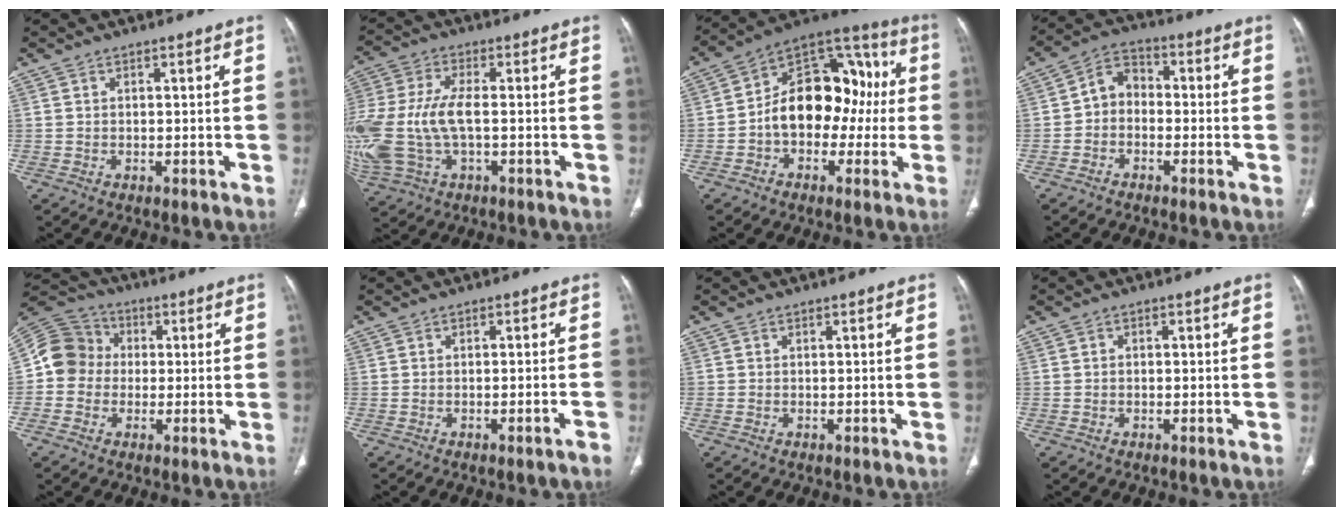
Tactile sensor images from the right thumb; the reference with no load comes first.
{"total": 18.7, "force": [-2.1, 10.2, 15.6], "torque": [-0.402, 0.003, -0.025]}
{"total": 18.3, "force": [-0.9, 12.4, 13.4], "torque": [-0.155, 0.060, -0.024]}
{"total": 6.0, "force": [-1.1, 4.9, 3.4], "torque": [-0.034, 0.028, -0.038]}
{"total": 10.2, "force": [-0.1, 9.4, 3.9], "torque": [-0.059, 0.030, -0.015]}
{"total": 2.1, "force": [-1.3, -0.1, 1.6], "torque": [-0.032, 0.004, -0.015]}
{"total": 0.0}
{"total": 0.6, "force": [-0.1, 0.5, 0.3], "torque": [-0.003, 0.004, -0.002]}